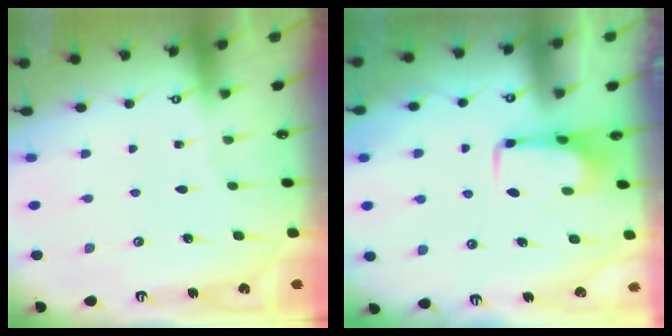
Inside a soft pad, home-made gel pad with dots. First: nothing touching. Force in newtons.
{"total": 1.7, "press": 1.6, "slide": 0.5}